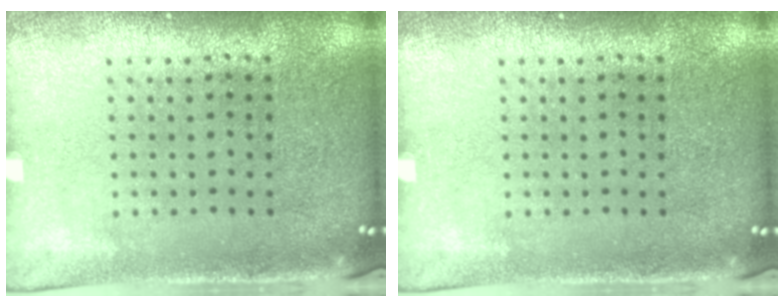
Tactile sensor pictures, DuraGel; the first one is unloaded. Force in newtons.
{"total": 0.0}